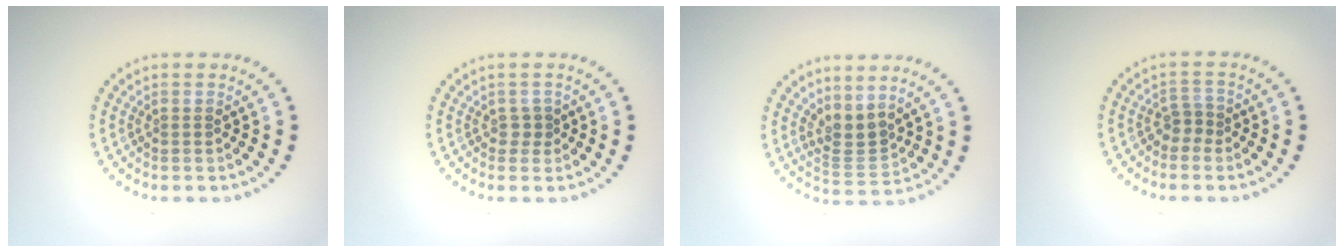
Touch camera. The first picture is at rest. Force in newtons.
{"total": 0.9, "press": 0.8, "slide": 0.4}
{"total": 2.5, "press": 1.9, "slide": 1.6}
{"total": 1.4, "press": 1.1, "slide": 0.9}